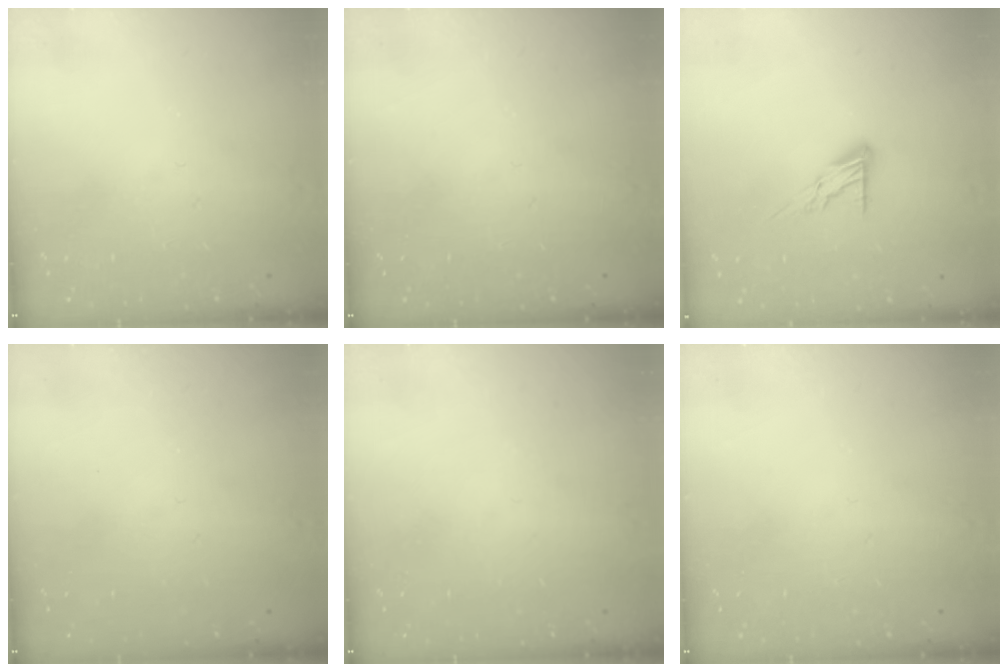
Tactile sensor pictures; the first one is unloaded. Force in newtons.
{"total": 0.0}
{"total": 7.3, "press": 7.3, "slide": 0.3}
{"total": 0.0}
{"total": 0.0}
{"total": 0.0}